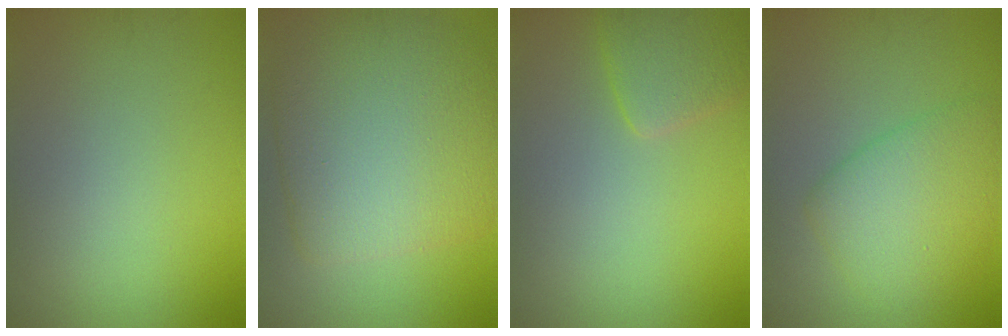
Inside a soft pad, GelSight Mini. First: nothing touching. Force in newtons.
{"total": 10.3, "press": 10.3, "slide": 0.4}
{"total": 2.6, "press": 2.6, "slide": 0.2}
{"total": 4.9, "press": 4.9, "slide": 0.3}